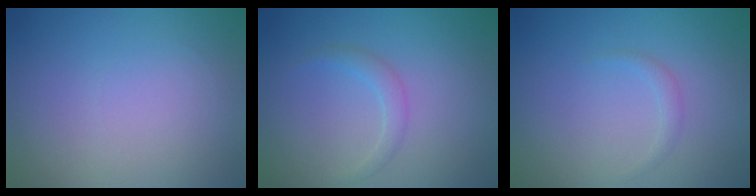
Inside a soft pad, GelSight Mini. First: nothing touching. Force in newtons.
{"total": 1.3, "press": 1.3, "slide": 0.2}
{"total": 0.8, "press": 0.8, "slide": 0.0}